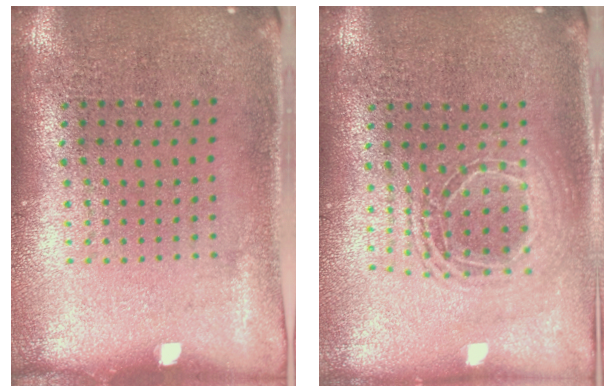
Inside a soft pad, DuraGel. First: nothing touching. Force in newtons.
{"total": 1.6, "press": 1.3, "slide": 0.9}